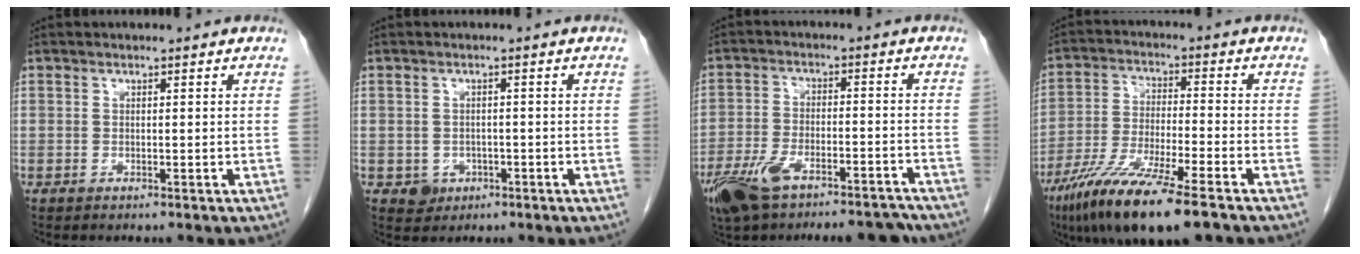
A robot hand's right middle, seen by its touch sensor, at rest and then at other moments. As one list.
[{"total": 2.8, "force": [-1.1, 2.4, 0.7], "torque": [-0.008, 0.006, -0.009]}, {"total": 14.1, "force": [-11.0, 4.5, 7.4], "torque": [-0.135, 0.009, -0.180]}, {"total": 13.8, "force": [-9.2, 1.1, 10.3], "torque": [-0.203, -0.040, -0.167]}]